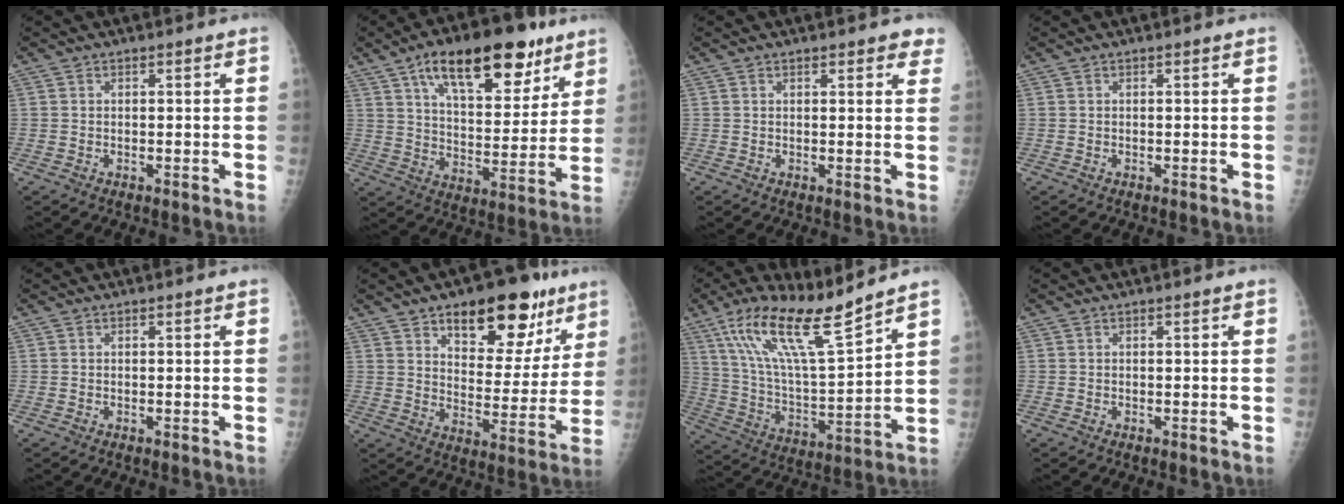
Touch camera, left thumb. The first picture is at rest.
{"total": 21.0, "force": [12.2, 9.2, 14.3], "torque": [-0.177, -0.039, 0.197]}
{"total": 3.8, "force": [2.9, 1.5, 1.9], "torque": [0.010, -0.007, 0.027]}
{"total": 0.0}
{"total": 0.0}
{"total": 18.8, "force": [11.2, 9.2, 12.0], "torque": [-0.106, -0.050, 0.166]}
{"total": 17.6, "force": [12.4, 2.8, 12.2], "torque": [-0.208, -0.062, 0.235]}
{"total": 0.0}